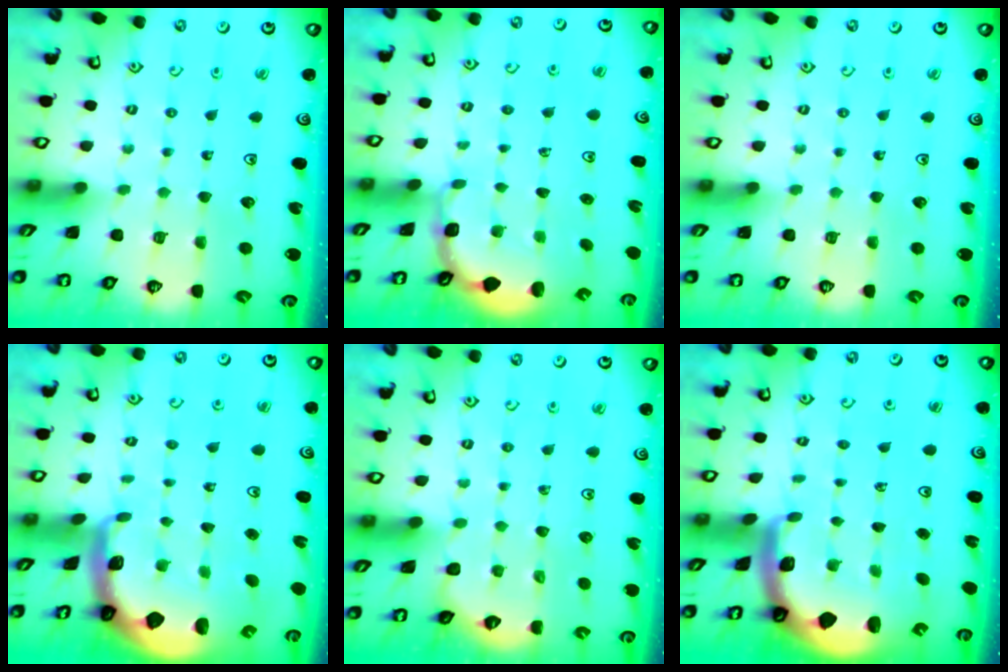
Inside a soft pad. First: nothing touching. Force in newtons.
{"total": 1.8, "press": 1.5, "slide": 1.1}
{"total": 0.0}
{"total": 2.7, "press": 1.7, "slide": 2.1}
{"total": 3.2, "press": 3.2, "slide": 0.2}
{"total": 2.6, "press": 2.6, "slide": 0.6}